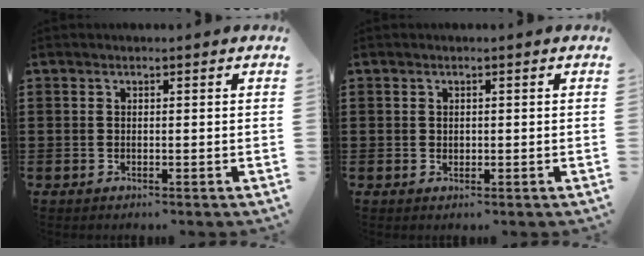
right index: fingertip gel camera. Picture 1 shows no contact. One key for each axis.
{"total": 0.6, "fx": 0.2, "fy": 0.5, "fz": 0.0, "tx": -0.002, "ty": 0.004, "tz": 0.004}